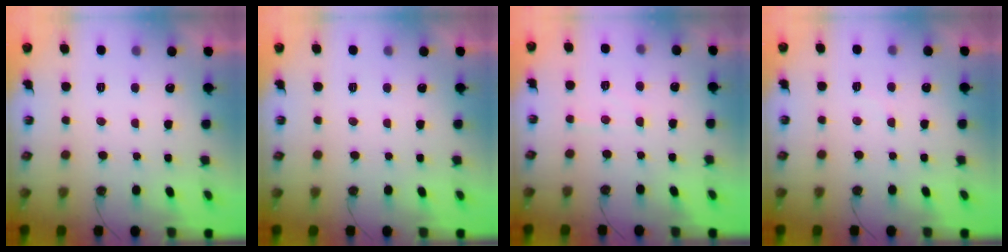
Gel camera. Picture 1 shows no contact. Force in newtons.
{"total": 0.0}
{"total": 3.9, "press": 3.9, "slide": 0.6}
{"total": 5.4, "press": 5.4, "slide": 0.7}